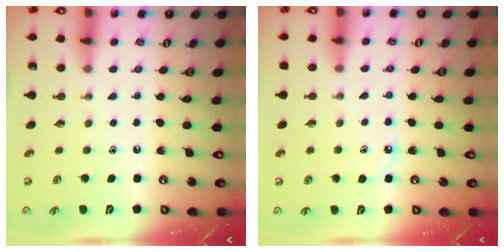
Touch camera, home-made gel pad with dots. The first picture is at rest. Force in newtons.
{"total": 4.3, "press": 4.3, "slide": 0.7}